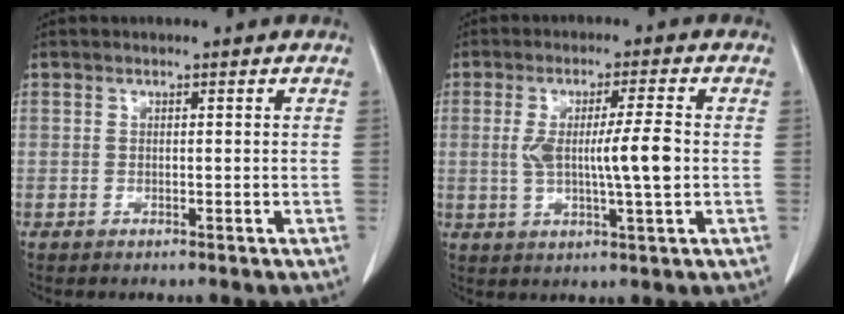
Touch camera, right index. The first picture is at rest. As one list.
[{"total": 7.6, "force": [-0.1, 0.1, 7.6], "torque": [-0.135, 0.000, 0.001]}]